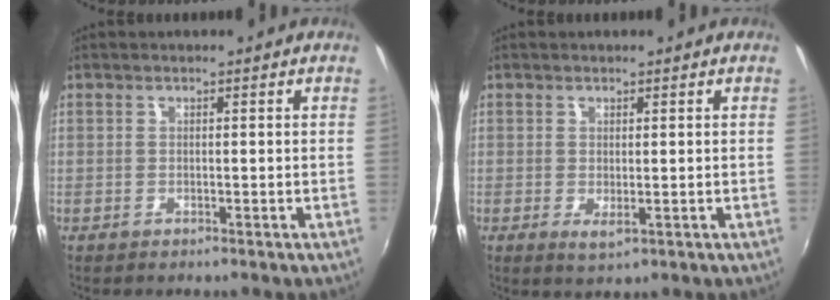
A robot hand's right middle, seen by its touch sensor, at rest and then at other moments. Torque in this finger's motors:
{"motor_torque": [-0.79, -0.59, -0.17, -0.03]}